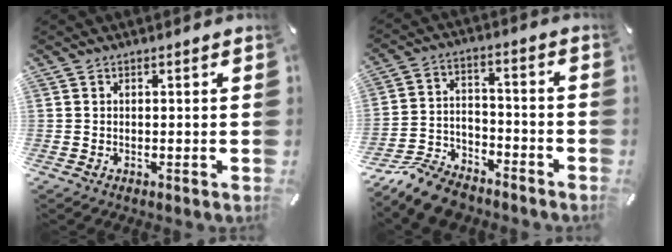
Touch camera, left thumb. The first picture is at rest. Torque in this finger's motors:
{"motor_torque": [-0.64, 0.83, 0.64, 0.80, 0.02]}